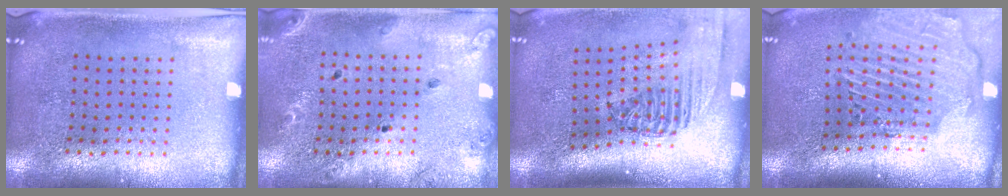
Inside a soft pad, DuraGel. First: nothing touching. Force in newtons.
{"total": 1.4, "press": 1.4, "slide": 0.1}
{"total": 2.4, "press": 1.8, "slide": 1.6}
{"total": 2.8, "press": 2.3, "slide": 1.7}